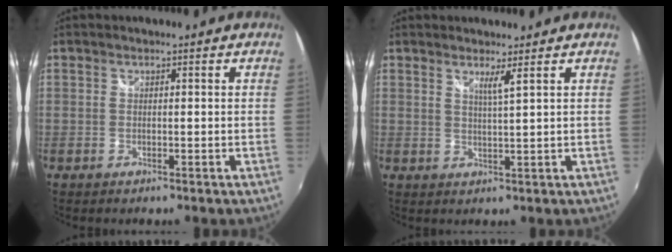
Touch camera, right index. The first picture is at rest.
{"total": 2.2, "force": [1.5, -0.6, 1.4], "torque": [-0.027, -0.008, 0.022]}